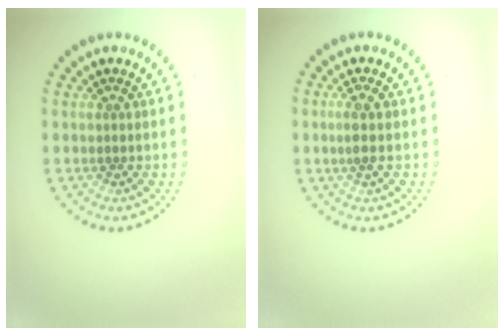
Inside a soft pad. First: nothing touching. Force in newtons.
{"total": 1.5, "press": 1.3, "slide": 0.8}